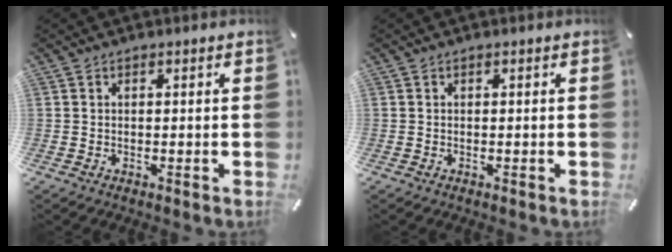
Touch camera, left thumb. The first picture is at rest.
{"total": 0.0}